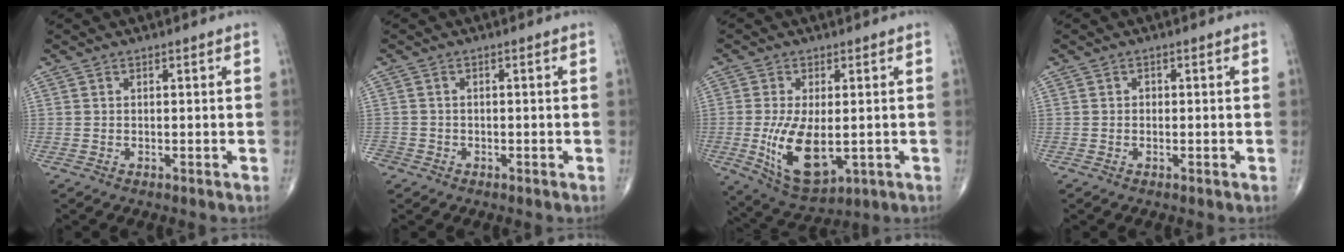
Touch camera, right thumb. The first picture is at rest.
{"total": 2.1, "force": [-1.3, 1.7, 0.2], "torque": [-0.003, 0.007, -0.028]}
{"total": 12.0, "force": [-1.8, 5.9, 10.3], "torque": [-0.183, -0.023, -0.013]}
{"total": 0.5, "force": [-0.1, 0.5, 0.3], "torque": [0.000, 0.002, -0.004]}